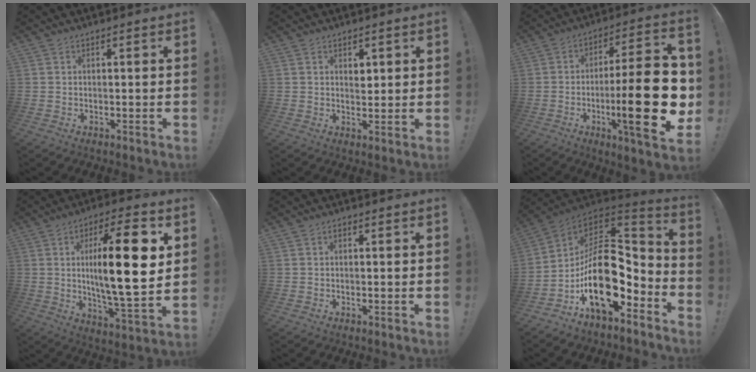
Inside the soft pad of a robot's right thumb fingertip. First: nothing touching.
{"total": 2.5, "force": [1.2, 1.9, 1.1], "torque": [0.003, -0.011, 0.015]}
{"total": 25.1, "force": [-4.4, 5.9, 24.0], "torque": [-0.368, 0.007, -0.065]}
{"total": 21.1, "force": [3.2, 5.0, 20.3], "torque": [-0.343, -0.011, 0.037]}
{"total": 0.6, "force": [-0.2, 0.4, 0.4], "torque": [-0.017, 0.005, -0.002]}
{"total": 24.2, "force": [-3.7, 13.7, 19.7], "torque": [-0.342, 0.018, -0.048]}